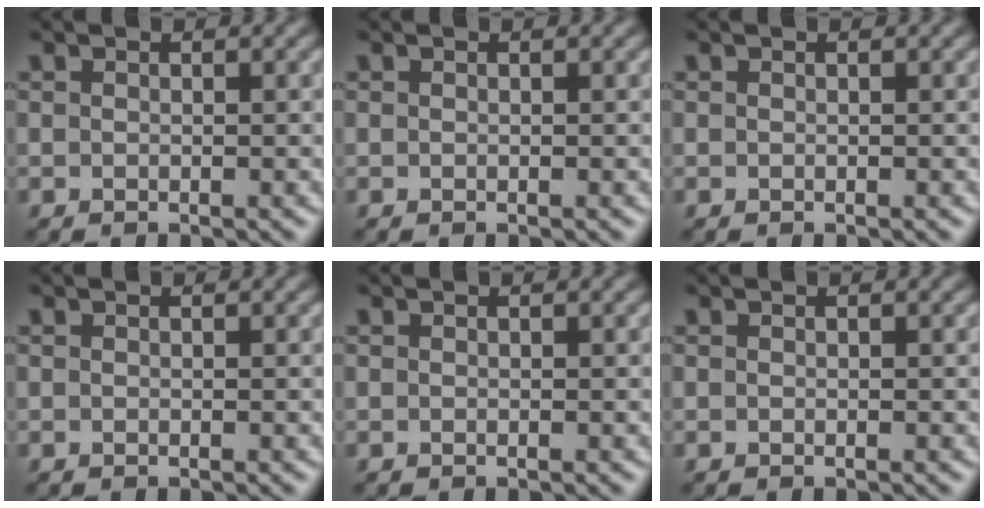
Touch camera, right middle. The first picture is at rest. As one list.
[{"total": 0.0}, {"total": 0.0}, {"total": 0.0}, {"total": 0.0}, {"total": 0.0}]